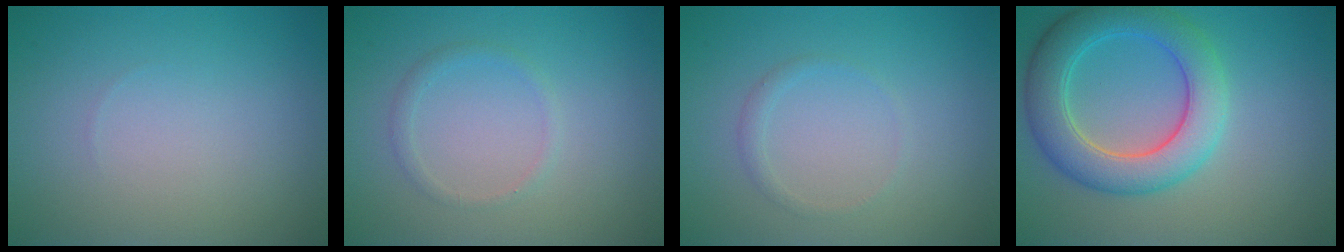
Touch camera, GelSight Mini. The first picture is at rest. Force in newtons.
{"total": 1.1, "press": 1.1, "slide": 0.0}
{"total": 0.9, "press": 0.8, "slide": 0.1}
{"total": 6.3, "press": 6.3, "slide": 0.5}